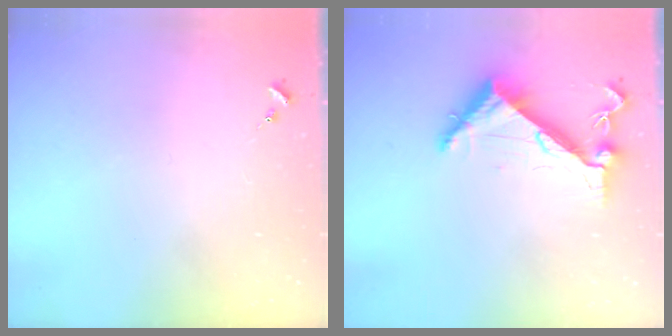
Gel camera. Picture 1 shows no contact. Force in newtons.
{"total": 6.4, "press": 6.4, "slide": 0.5}